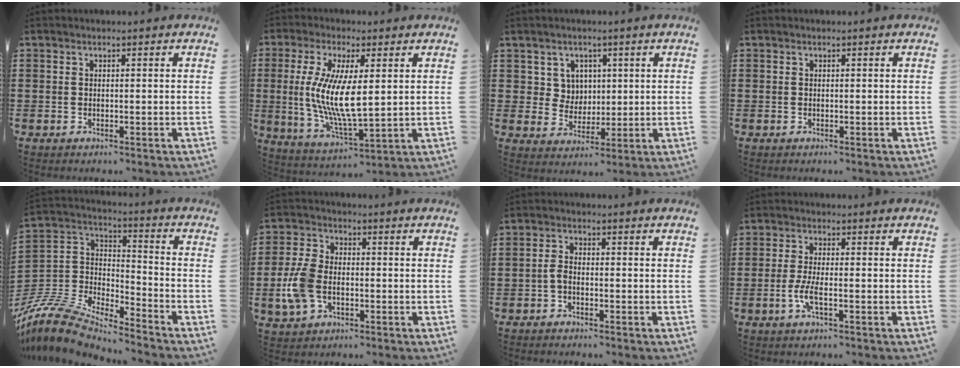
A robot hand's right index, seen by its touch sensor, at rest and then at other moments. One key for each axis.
{"total": 9.9, "fx": 1.0, "fy": 3.2, "fz": 9.2, "tx": -0.195, "ty": -0.005, "tz": 0.017}
{"total": 4.8, "fx": 1.9, "fy": 4.3, "fz": 0.8, "tx": -0.039, "ty": 0.013, "tz": 0.035}
{"total": 0.0}
{"total": 10.5, "fx": -9.8, "fy": 2.0, "fz": 3.3, "tx": -0.098, "ty": 0.003, "tz": -0.205}
{"total": 6.9, "fx": -1.7, "fy": 4.2, "fz": 5.2, "tx": -0.133, "ty": -0.001, "tz": -0.040}
{"total": 1.8, "fx": -1.0, "fy": 0.6, "fz": 1.3, "tx": -0.034, "ty": 0.001, "tz": -0.023}
{"total": 4.0, "fx": -1.5, "fy": 0.8, "fz": 3.7, "tx": -0.084, "ty": -0.006, "tz": -0.033}